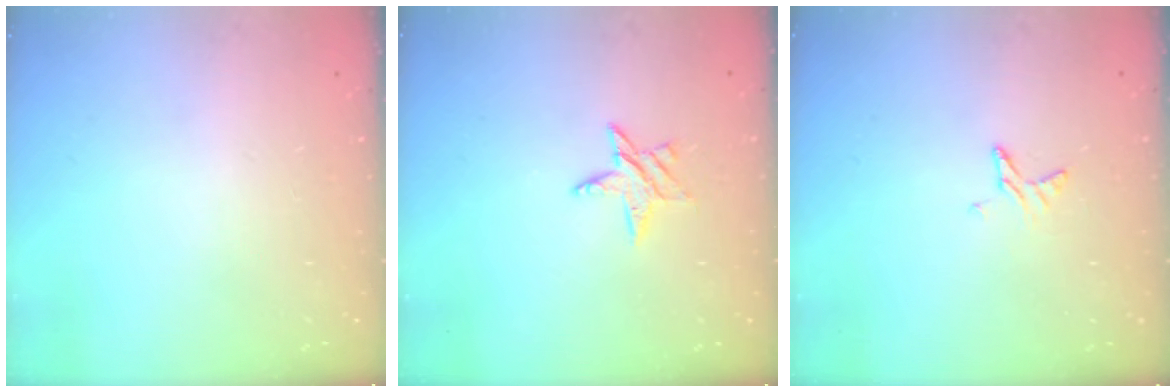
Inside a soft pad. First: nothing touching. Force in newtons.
{"total": 5.3, "press": 5.2, "slide": 0.6}
{"total": 5.0, "press": 4.9, "slide": 0.4}